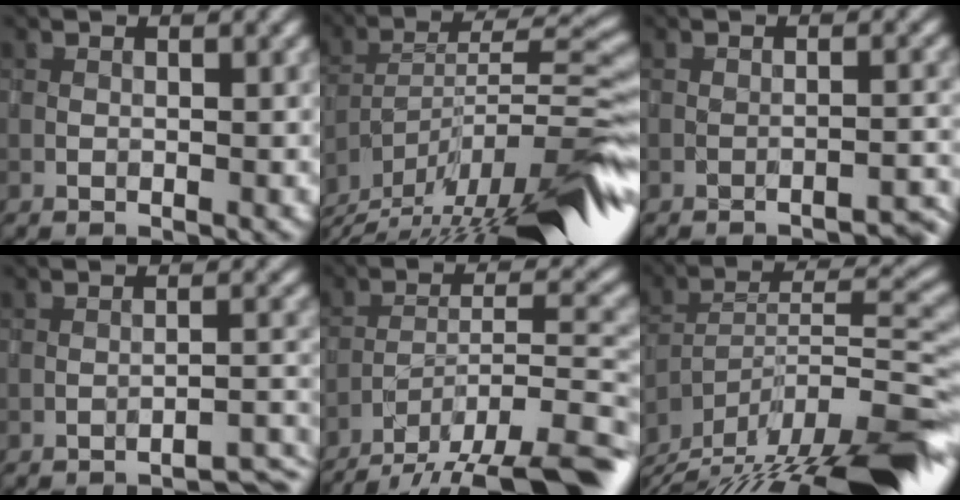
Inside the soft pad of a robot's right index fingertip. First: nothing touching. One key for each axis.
{"total": 15.1, "fx": -11.5, "fy": 2.7, "fz": 9.4, "tx": -0.156, "ty": 0.023, "tz": -0.189}
{"total": 3.1, "fx": -3.0, "fy": 0.1, "fz": 0.9, "tx": -0.003, "ty": 0.018, "tz": -0.037}
{"total": 3.0, "fx": -2.7, "fy": 0.1, "fz": 1.3, "tx": -0.008, "ty": 0.010, "tz": -0.041}
{"total": 14.1, "fx": -11.6, "fy": 3.5, "fz": 7.2, "tx": -0.117, "ty": -0.008, "tz": -0.168}
{"total": 15.7, "fx": -13.1, "fy": 2.7, "fz": 8.2, "tx": -0.112, "ty": 0.025, "tz": -0.198}